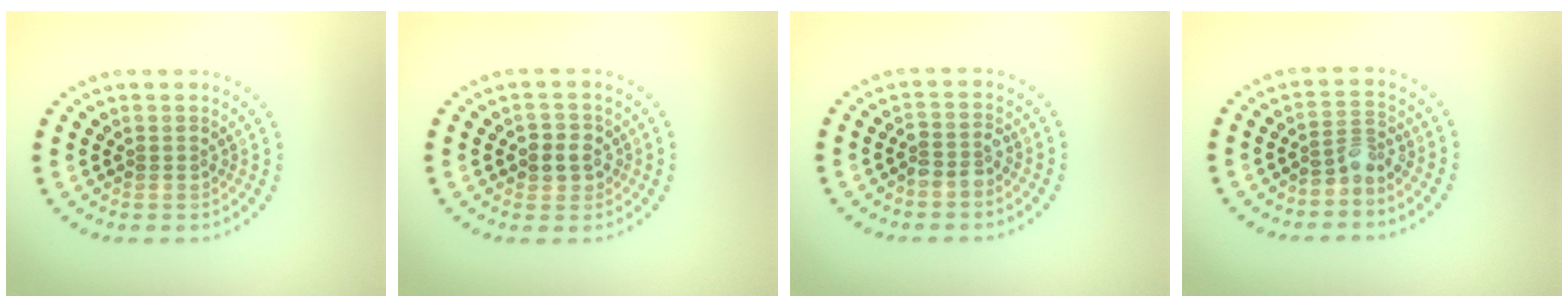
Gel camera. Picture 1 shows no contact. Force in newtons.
{"total": 2.5, "press": 2.4, "slide": 0.5}
{"total": 1.8, "press": 1.5, "slide": 1.0}
{"total": 2.0, "press": 1.5, "slide": 1.4}